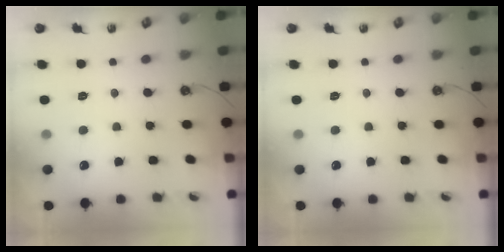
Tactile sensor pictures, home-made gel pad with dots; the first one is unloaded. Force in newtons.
{"total": 0.0}